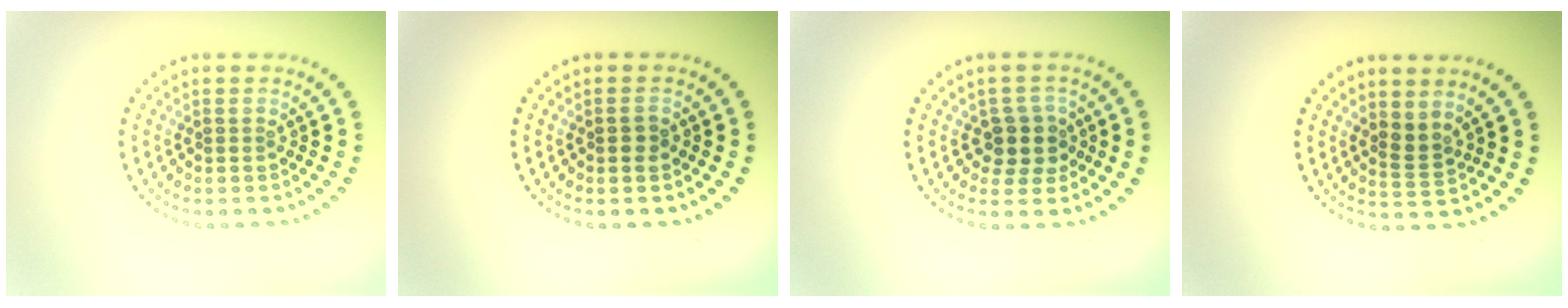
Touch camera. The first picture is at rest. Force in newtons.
{"total": 1.1, "press": 1.1, "slide": 0.1}
{"total": 2.9, "press": 2.5, "slide": 1.4}
{"total": 1.8, "press": 1.3, "slide": 1.2}